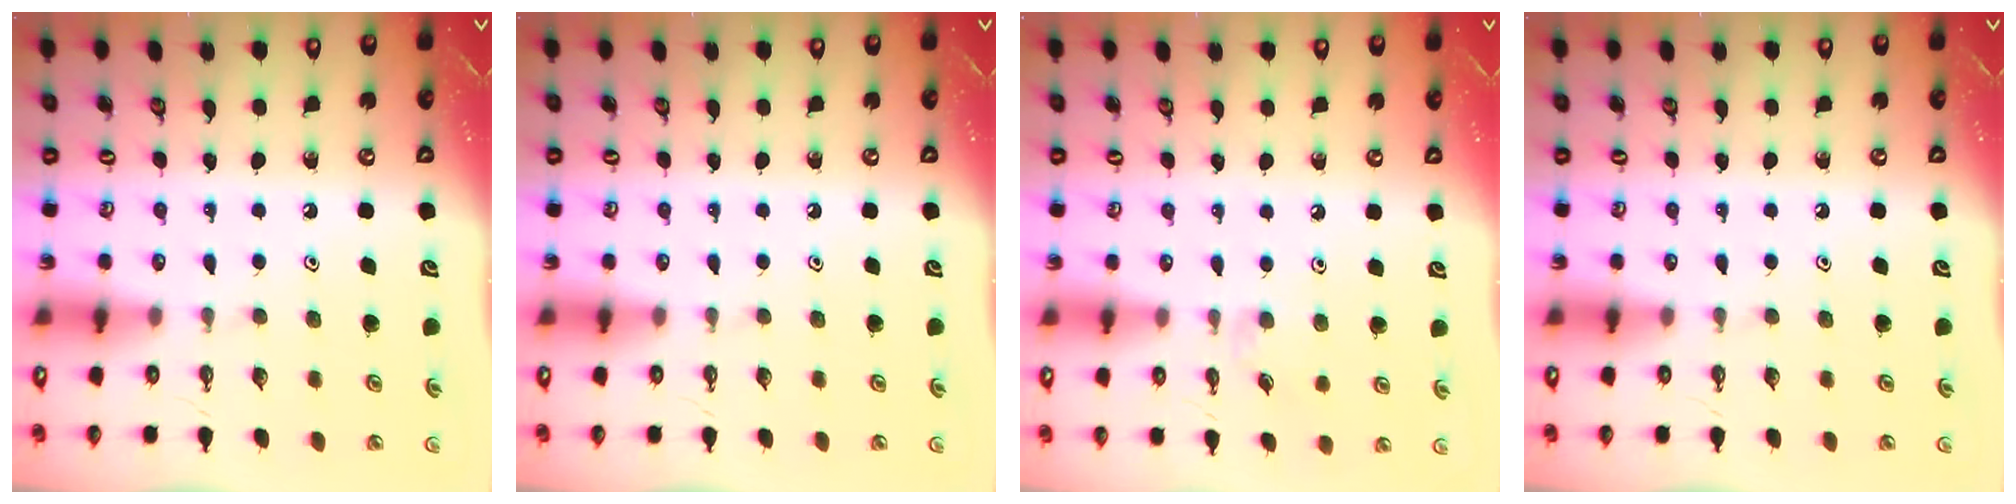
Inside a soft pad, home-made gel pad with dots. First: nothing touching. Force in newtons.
{"total": 0.0}
{"total": 3.4, "press": 3.3, "slide": 0.5}
{"total": 0.0}